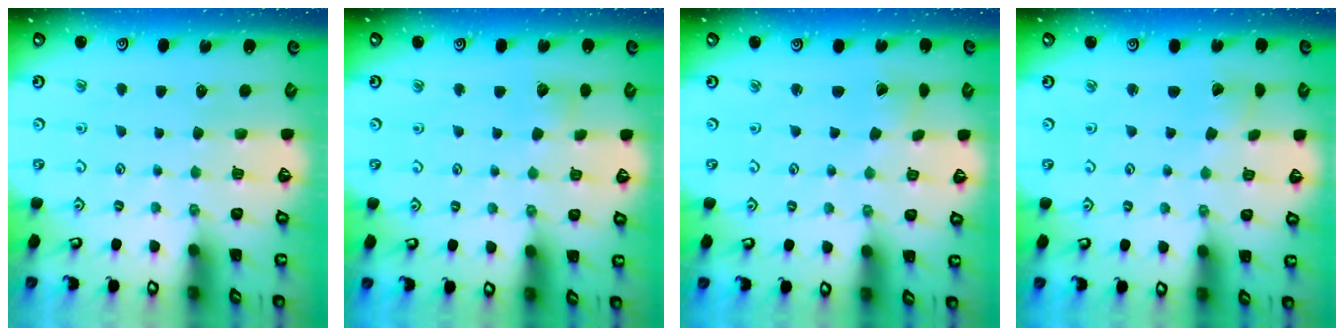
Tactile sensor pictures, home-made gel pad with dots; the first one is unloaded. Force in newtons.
{"total": 5.2, "press": 5.1, "slide": 0.5}
{"total": 2.0, "press": 2.0, "slide": 0.2}
{"total": 1.7, "press": 1.7, "slide": 0.1}